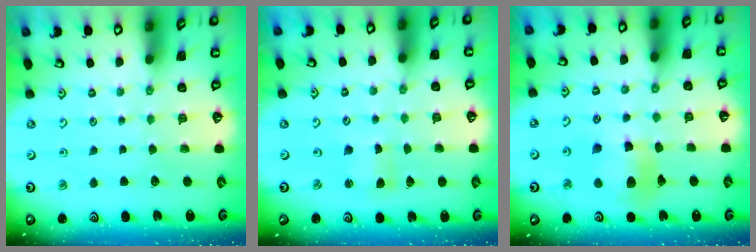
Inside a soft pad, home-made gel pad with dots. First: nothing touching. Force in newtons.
{"total": 2.0, "press": 2.0, "slide": 0.3}
{"total": 11.1, "press": 11.0, "slide": 1.4}